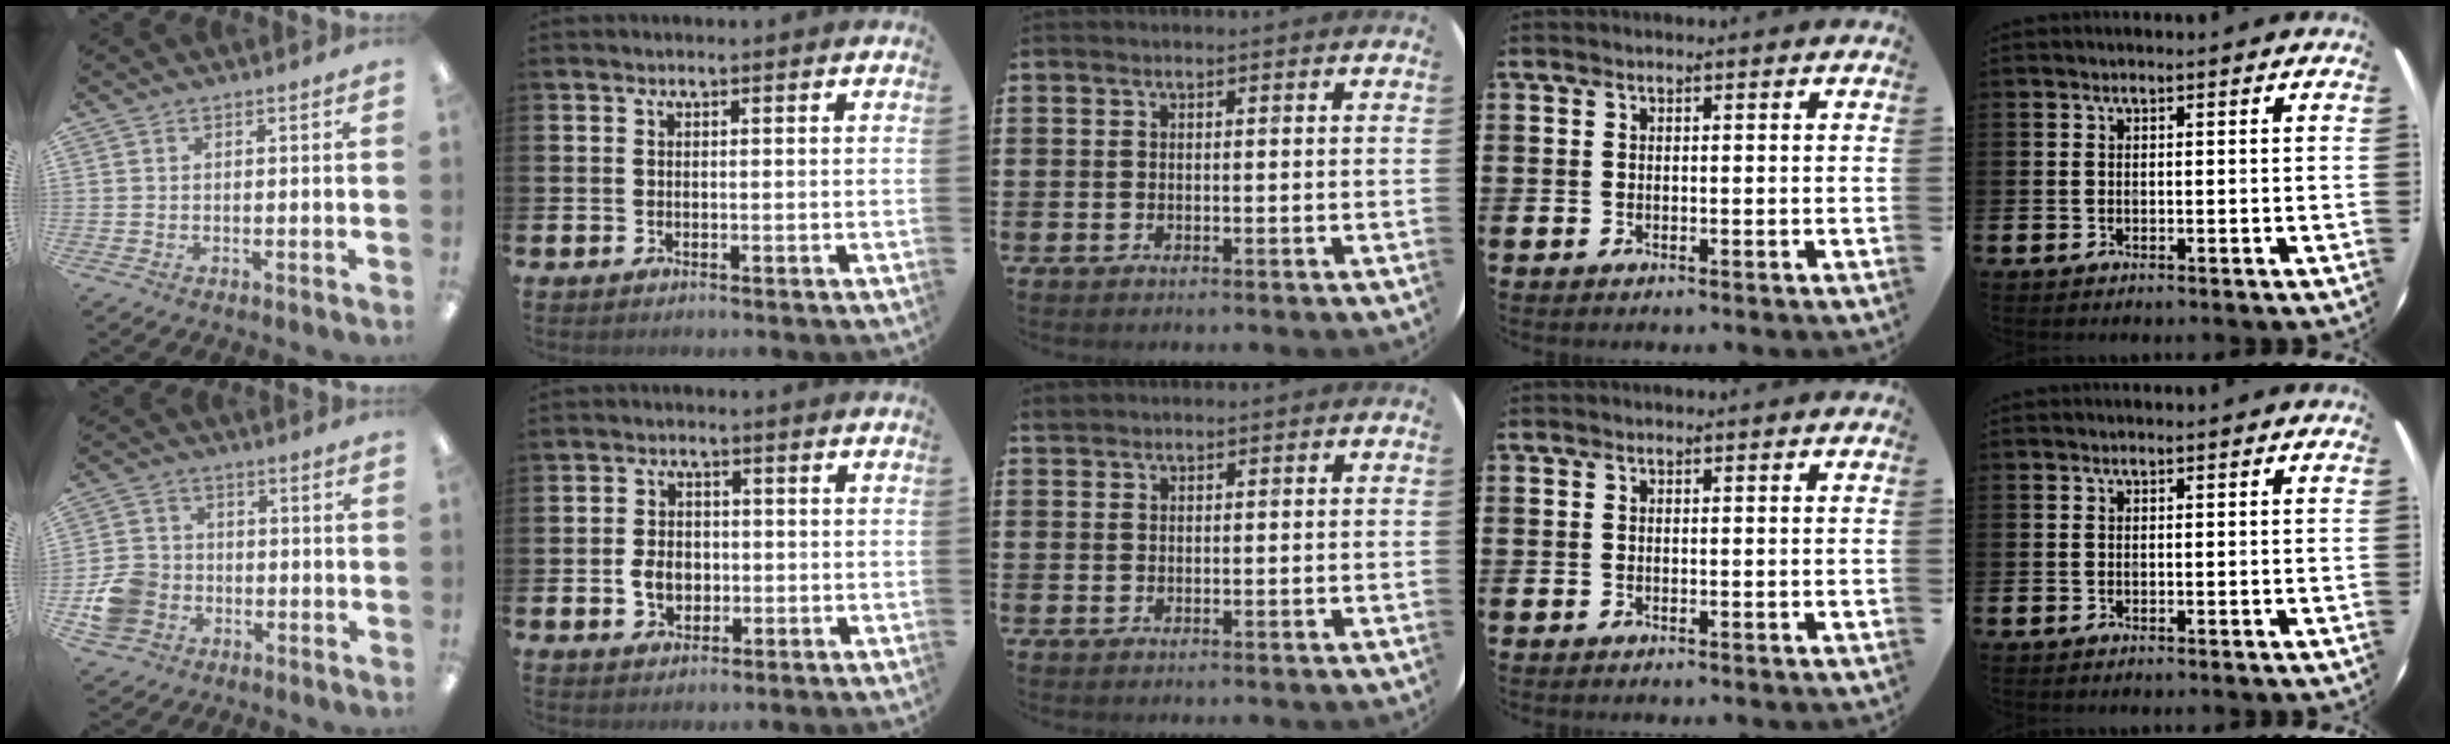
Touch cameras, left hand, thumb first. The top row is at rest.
{"thumb": {"total": 9.0, "force": [-3.1, 7.7, 3.5], "torque": [-0.077, 0.030, -0.053]}, "index": {"total": 4.1, "force": [-0.8, 3.2, 2.4], "torque": [-0.033, 0.001, -0.021]}, "middle": {"total": 0.8, "force": [0.8, 0.1, -0.2], "torque": [0.003, 0.002, 0.015]}}